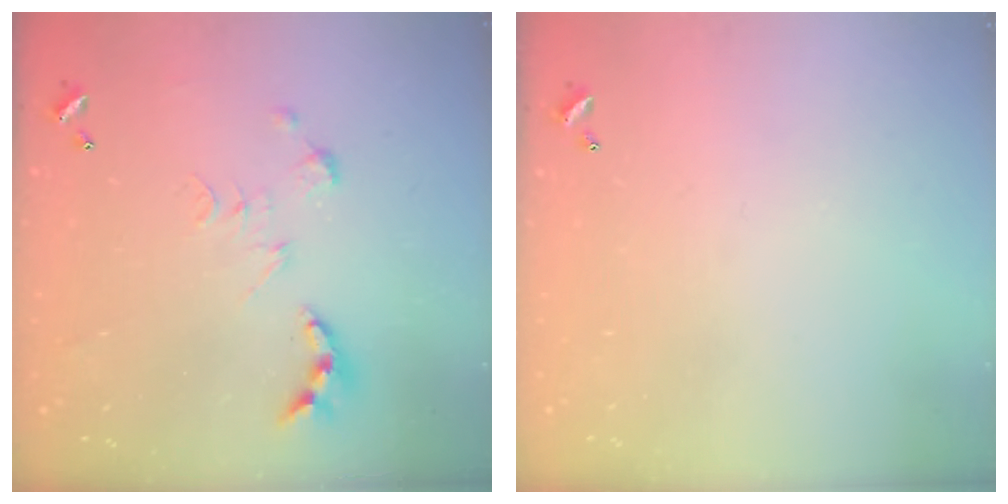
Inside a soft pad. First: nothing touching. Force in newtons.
{"total": 0.0}